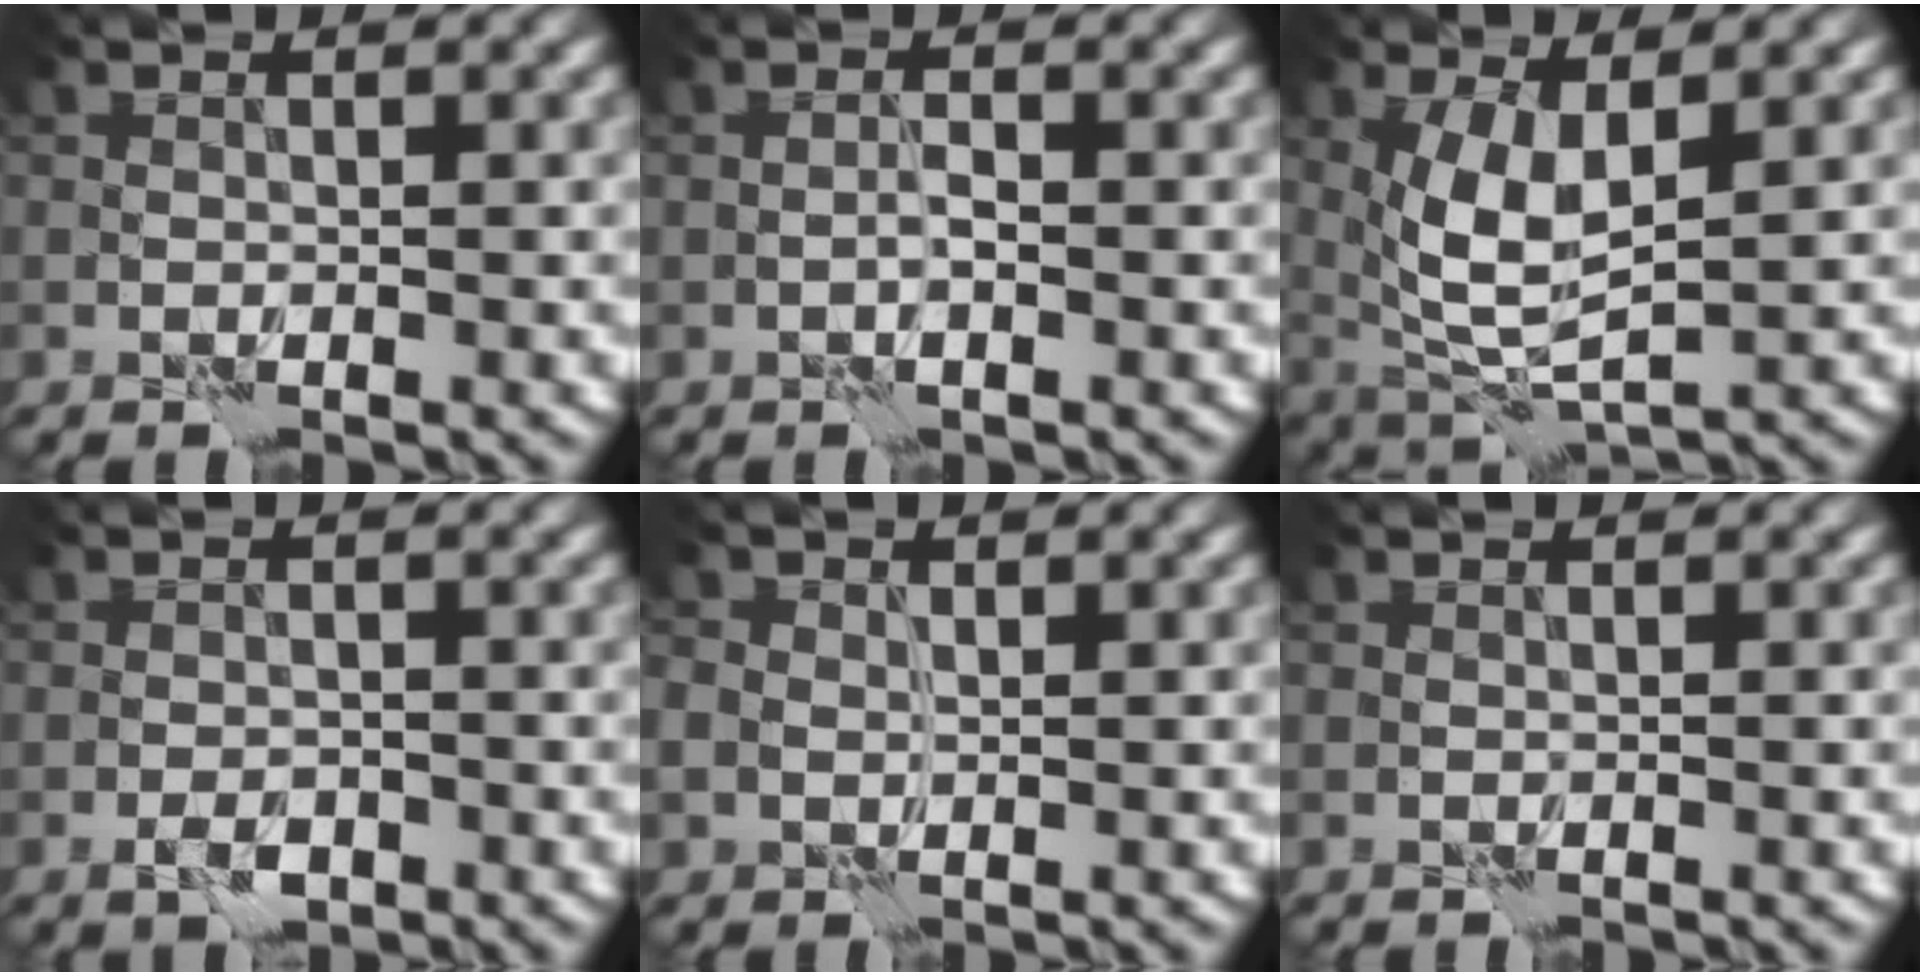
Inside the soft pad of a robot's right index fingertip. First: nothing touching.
{"total": 0.9, "force": [-0.1, 0.0, 0.8], "torque": [-0.015, 0.002, -0.004]}
{"total": 5.4, "force": [1.3, 1.9, 4.9], "torque": [-0.107, -0.012, 0.030]}
{"total": 1.7, "force": [-0.9, 0.9, 1.1], "torque": [-0.016, -0.001, -0.019]}
{"total": 2.3, "force": [0.5, 1.9, 1.2], "torque": [-0.022, 0.006, 0.006]}
{"total": 0.0}